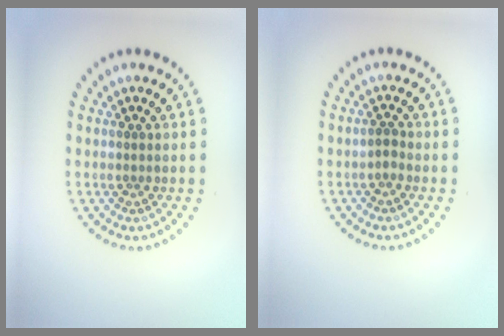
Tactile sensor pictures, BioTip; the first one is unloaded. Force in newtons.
{"total": 0.8, "press": 0.7, "slide": 0.3}